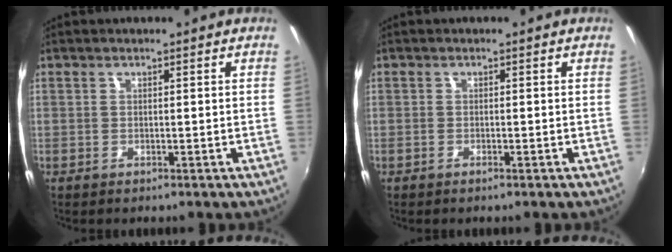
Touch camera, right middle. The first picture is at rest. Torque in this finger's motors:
{"motor_torque": [-0.48, 0.06, 0.03, -0.01]}